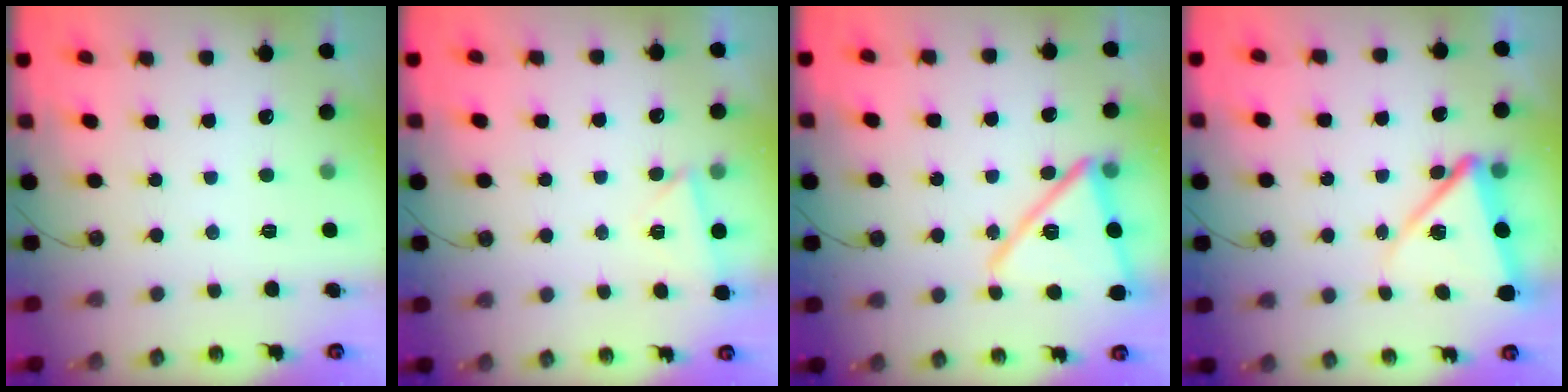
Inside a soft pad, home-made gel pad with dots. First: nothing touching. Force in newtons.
{"total": 2.9, "press": 2.8, "slide": 0.6}
{"total": 17.3, "press": 17.2, "slide": 1.5}
{"total": 10.7, "press": 10.5, "slide": 1.6}